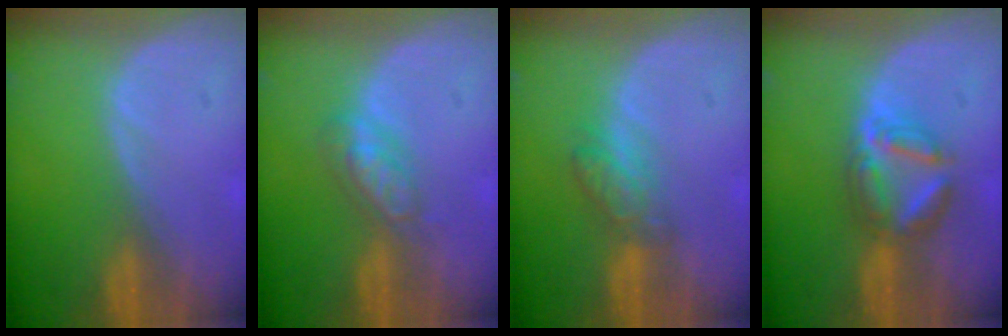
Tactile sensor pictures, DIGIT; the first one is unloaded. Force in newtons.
{"total": 4.8, "press": 4.2, "slide": 2.2}
{"total": 4.1, "press": 4.1, "slide": 0.4}
{"total": 5.7, "press": 5.7, "slide": 1.0}